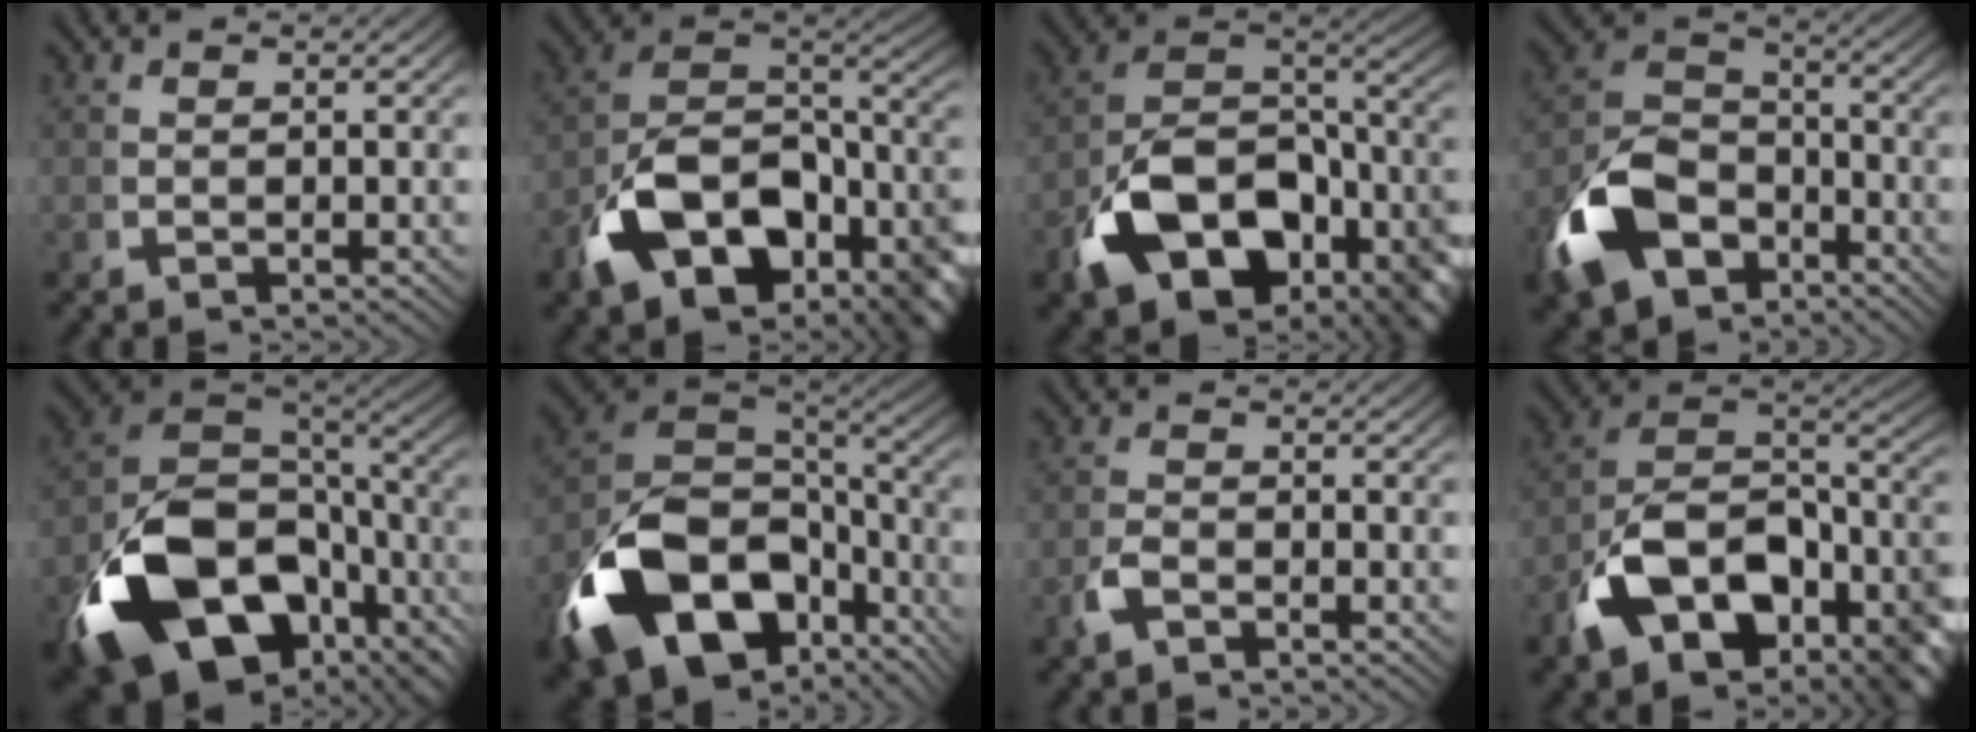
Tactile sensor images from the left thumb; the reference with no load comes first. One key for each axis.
{"total": 15.9, "fx": -3.2, "fy": 11.0, "fz": 11.0, "tx": -0.250, "ty": -0.065, "tz": -0.030}
{"total": 17.7, "fx": -4.7, "fy": 11.9, "fz": 12.2, "tx": -0.258, "ty": -0.072, "tz": -0.047}
{"total": 12.8, "fx": -4.8, "fy": 9.4, "fz": 7.3, "tx": -0.169, "ty": -0.047, "tz": -0.071}
{"total": 20.2, "fx": -5.9, "fy": 12.8, "fz": 14.4, "tx": -0.317, "ty": -0.076, "tz": -0.070}
{"total": 18.7, "fx": -5.1, "fy": 12.6, "fz": 12.8, "tx": -0.319, "ty": -0.081, "tz": -0.048}
{"total": 1.8, "fx": -1.2, "fy": 0.9, "fz": 0.9, "tx": -0.029, "ty": -0.006, "tz": -0.022}
{"total": 14.5, "fx": -2.2, "fy": 10.0, "fz": 10.2, "tx": -0.227, "ty": -0.046, "tz": -0.023}